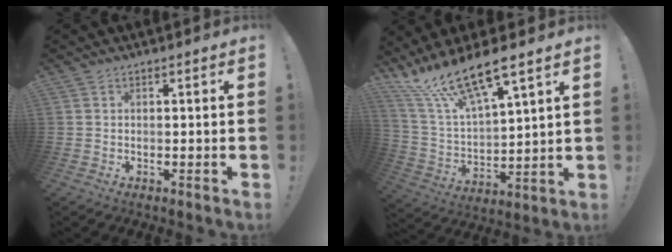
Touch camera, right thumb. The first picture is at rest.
{"total": 16.1, "force": [12.7, 3.7, 9.2], "torque": [-0.174, -0.090, 0.225]}